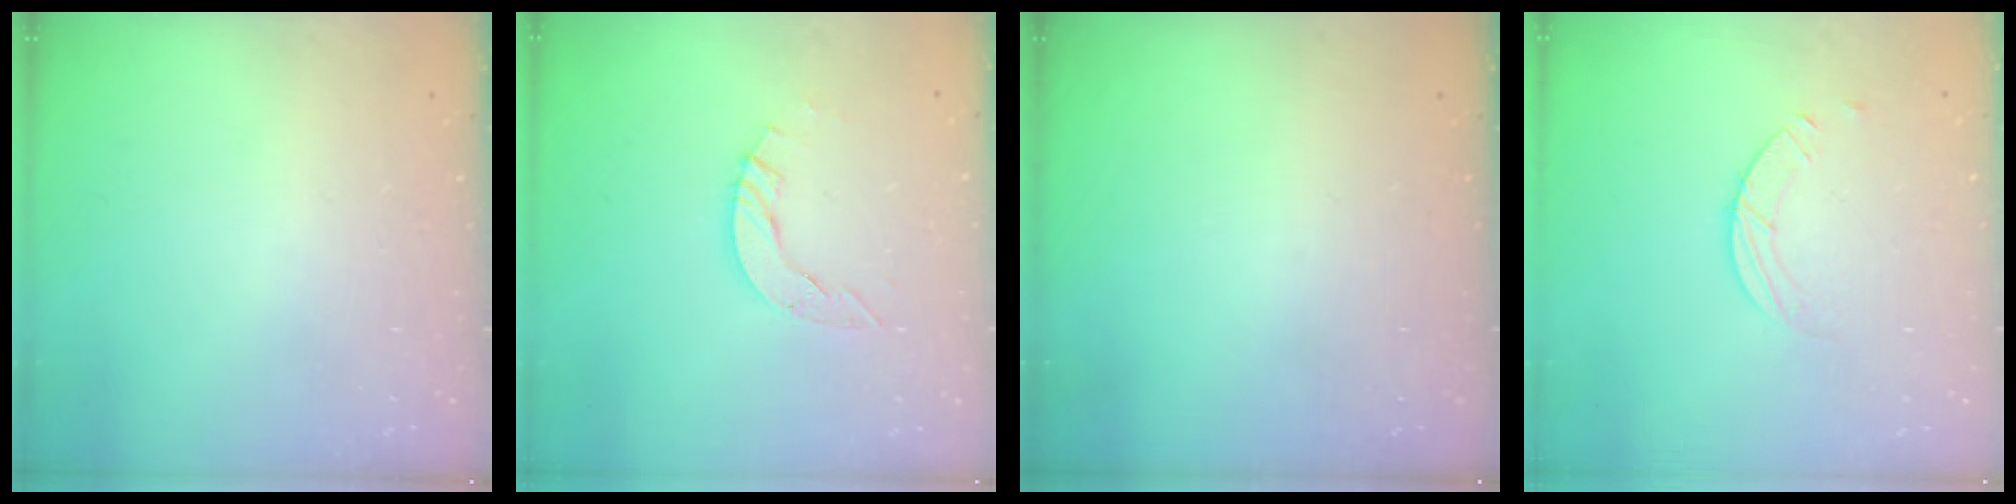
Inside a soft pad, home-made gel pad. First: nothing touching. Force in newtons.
{"total": 5.0, "press": 5.0, "slide": 0.2}
{"total": 0.0}
{"total": 2.6, "press": 2.6, "slide": 0.3}